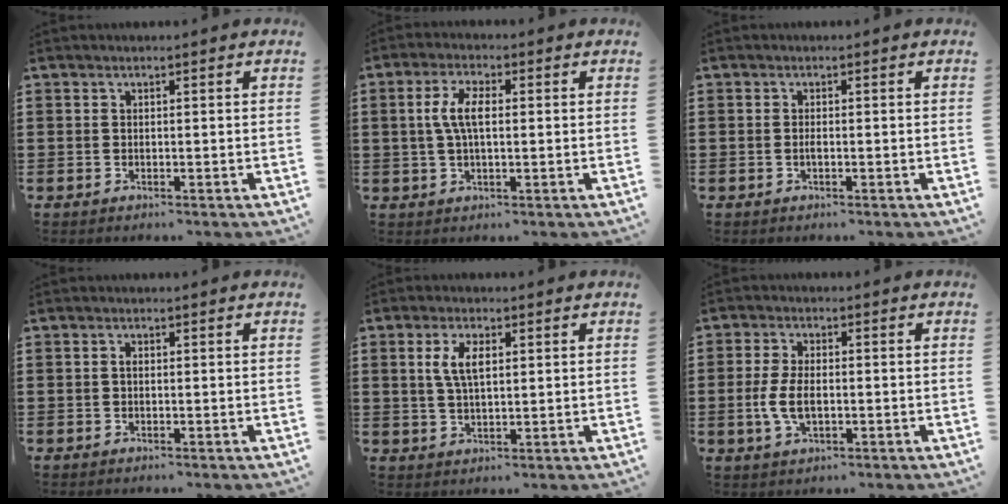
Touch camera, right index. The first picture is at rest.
{"total": 5.5, "force": [0.4, 2.2, 5.1], "torque": [-0.115, 0.002, 0.000]}
{"total": 0.9, "force": [-0.3, 0.1, 0.8], "torque": [-0.017, -0.005, -0.004]}
{"total": 0.6, "force": [0.0, 0.3, 0.6], "torque": [-0.013, -0.001, -0.001]}
{"total": 4.7, "force": [1.3, 1.9, 4.1], "torque": [-0.087, 0.008, 0.020]}
{"total": 5.2, "force": [-0.7, 2.5, 4.5], "torque": [-0.107, -0.006, -0.019]}